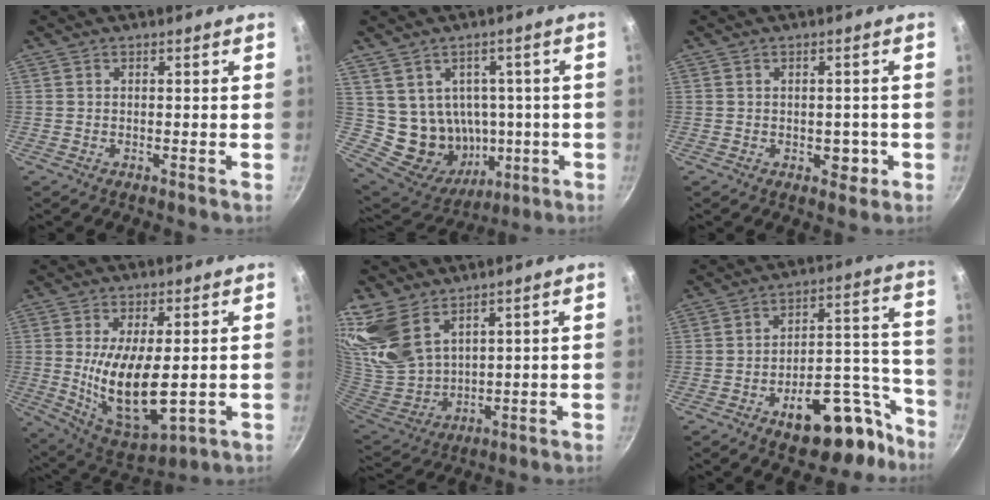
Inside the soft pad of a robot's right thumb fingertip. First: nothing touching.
{"total": 13.6, "force": [0.9, 12.0, 6.4], "torque": [-0.055, 0.004, 0.045]}
{"total": 3.2, "force": [-0.8, 2.2, 2.2], "torque": [-0.003, 0.006, -0.008]}
{"total": 15.3, "force": [-0.2, 6.4, 13.8], "torque": [-0.243, -0.019, 0.012]}
{"total": 14.5, "force": [9.4, 8.2, 7.5], "torque": [-0.144, -0.049, 0.208]}
{"total": 20.0, "force": [-11.7, 9.8, 13.0], "torque": [-0.109, 0.094, -0.164]}